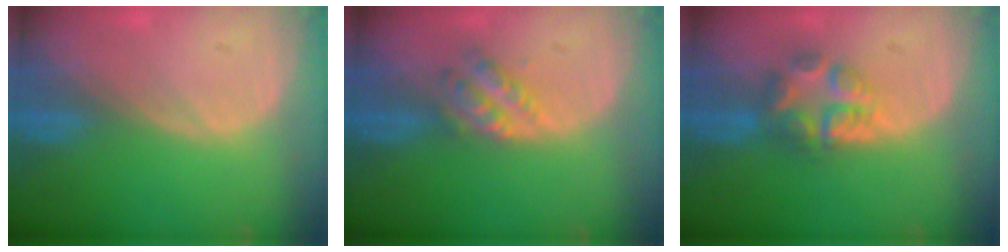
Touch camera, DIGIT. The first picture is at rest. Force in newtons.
{"total": 4.7, "press": 4.2, "slide": 2.2}
{"total": 5.8, "press": 5.6, "slide": 1.6}